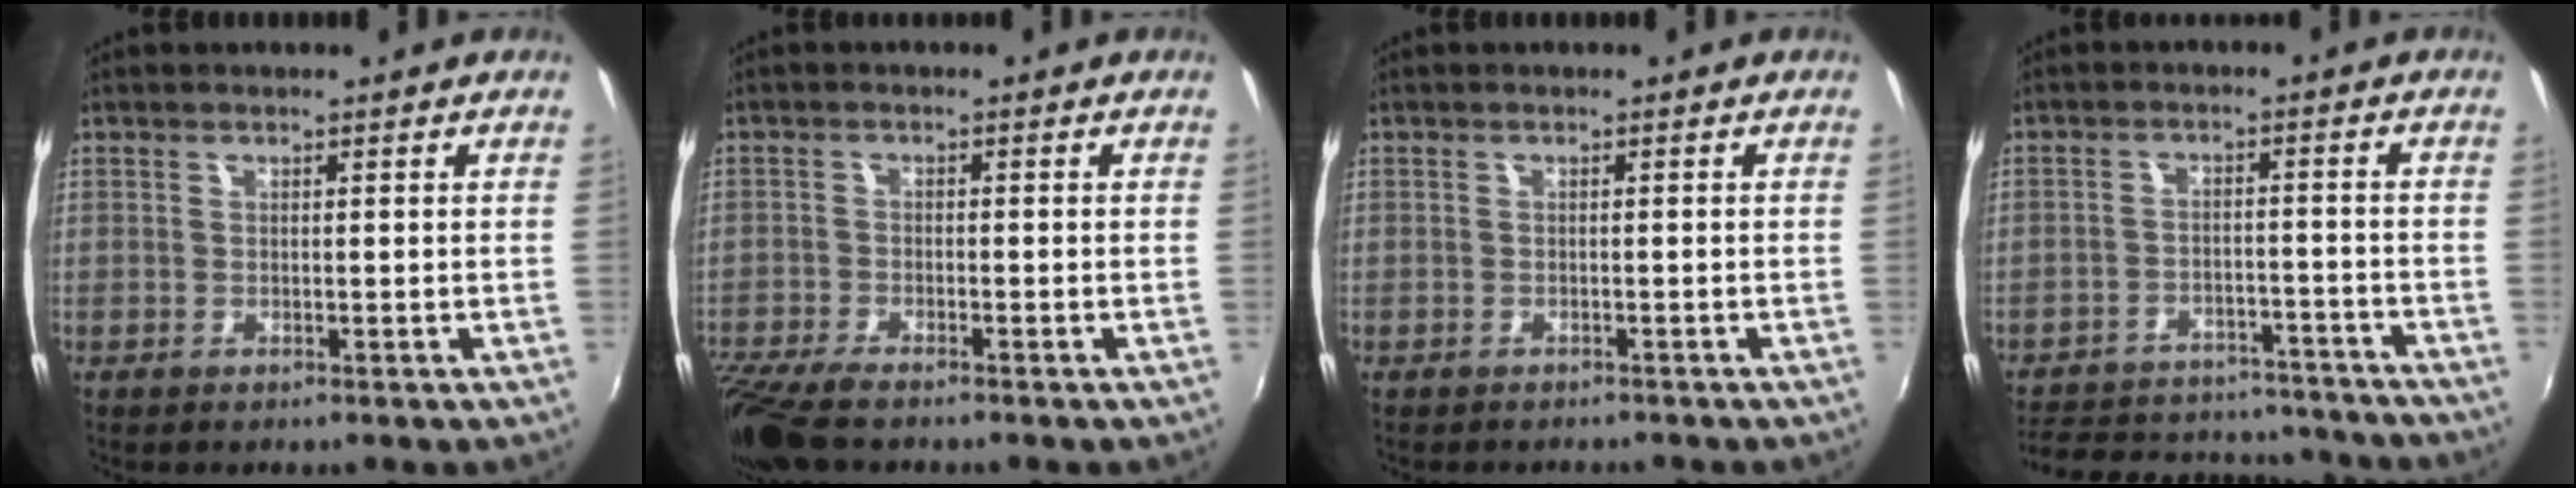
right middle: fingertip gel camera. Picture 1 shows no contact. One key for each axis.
{"total": 9.5, "fx": -7.7, "fy": 2.2, "fz": 5.2, "tx": -0.137, "ty": -0.043, "tz": -0.142}
{"total": 2.1, "fx": -1.9, "fy": 0.6, "fz": 0.5, "tx": -0.014, "ty": -0.012, "tz": -0.027}
{"total": 22.2, "fx": -19.0, "fy": 8.3, "fz": 8.0, "tx": -0.175, "ty": 0.019, "tz": -0.238}